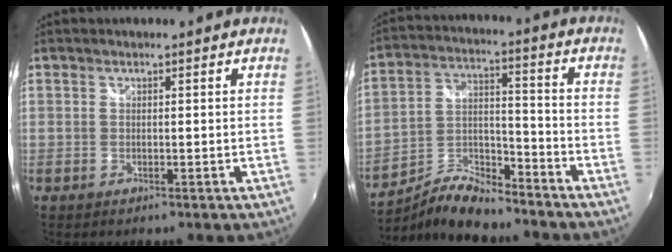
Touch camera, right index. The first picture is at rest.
{"total": 12.0, "force": [-9.7, 3.9, 5.9], "torque": [-0.121, 0.010, -0.176]}